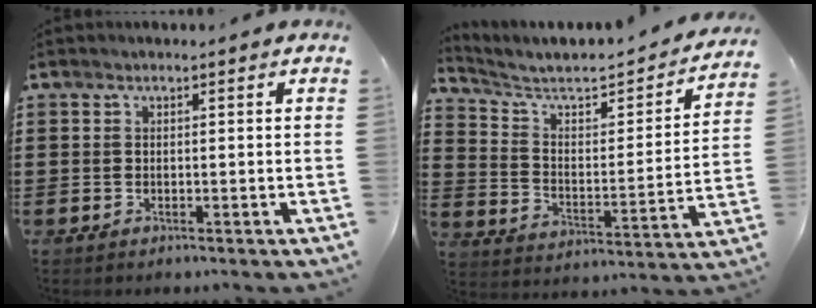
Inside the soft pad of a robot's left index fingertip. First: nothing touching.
{"total": 5.2, "force": [4.2, 1.8, 2.5], "torque": [-0.074, -0.029, 0.063]}